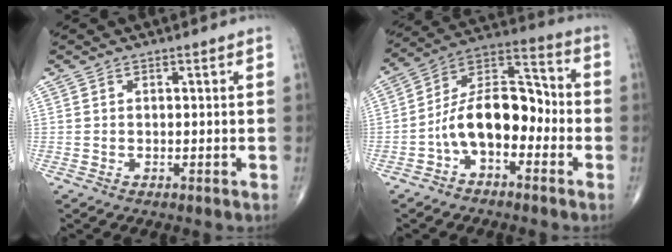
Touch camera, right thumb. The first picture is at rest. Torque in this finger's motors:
{"motor_torque": [1.97, 2.00, 1.19, -0.65, 0.14]}